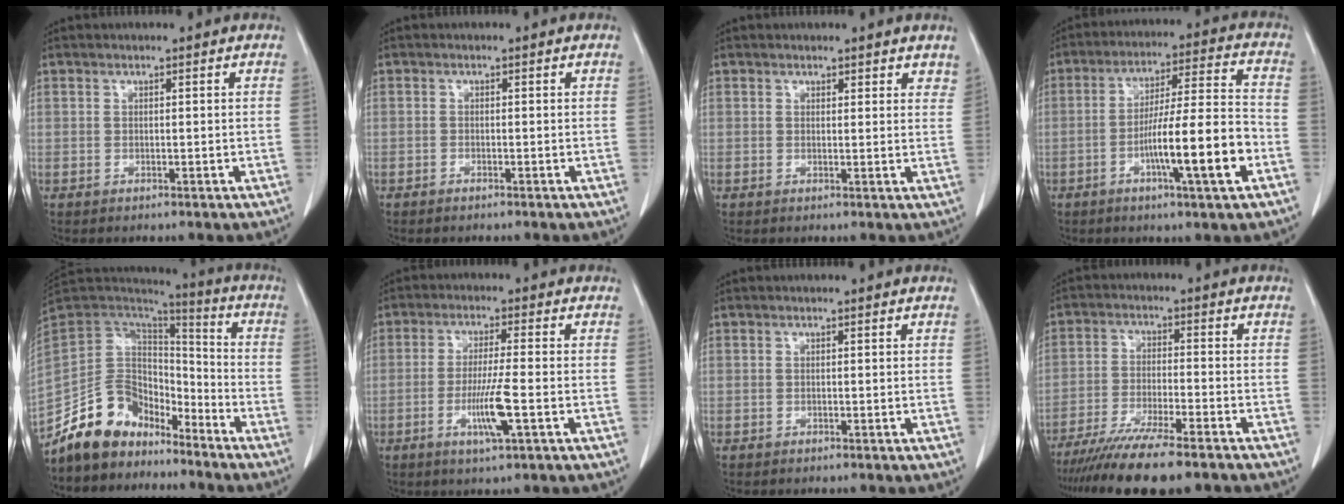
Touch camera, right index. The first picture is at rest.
{"total": 0.7, "force": [-0.6, 0.1, 0.2], "torque": [-0.007, -0.001, -0.010]}
{"total": 3.2, "force": [2.8, 1.3, 0.8], "torque": [0.010, -0.004, 0.021]}
{"total": 13.3, "force": [-4.7, 0.2, 12.5], "torque": [-0.206, 0.004, -0.077]}
{"total": 12.7, "force": [-10.3, 6.8, 3.0], "torque": [-0.052, 0.057, -0.190]}
{"total": 6.7, "force": [-2.4, -0.3, 6.3], "torque": [-0.119, -0.013, -0.043]}
{"total": 0.0}
{"total": 14.5, "force": [-12.0, 1.2, 8.1], "torque": [-0.139, -0.035, -0.194]}